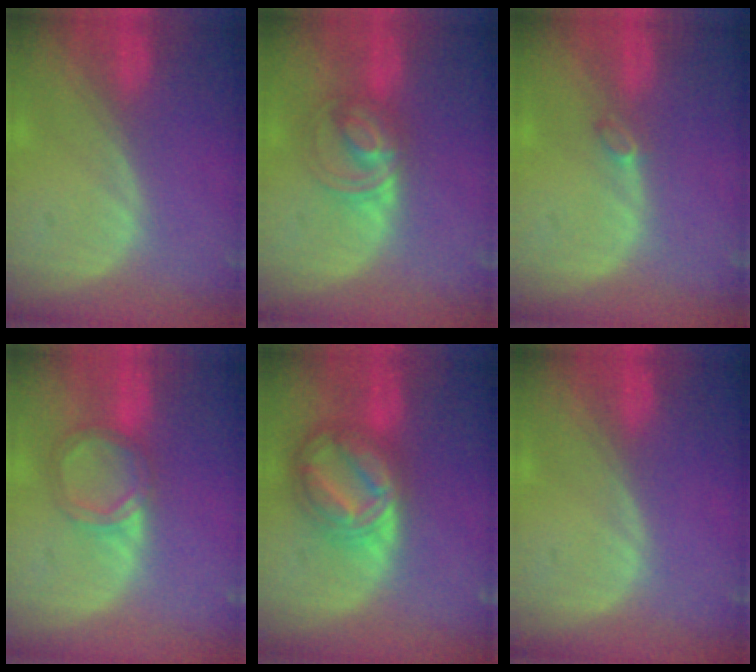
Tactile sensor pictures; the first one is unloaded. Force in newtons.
{"total": 5.4, "press": 5.4, "slide": 0.5}
{"total": 1.2, "press": 1.2, "slide": 0.4}
{"total": 4.5, "press": 4.5, "slide": 0.4}
{"total": 9.1, "press": 9.1, "slide": 0.6}
{"total": 0.0}